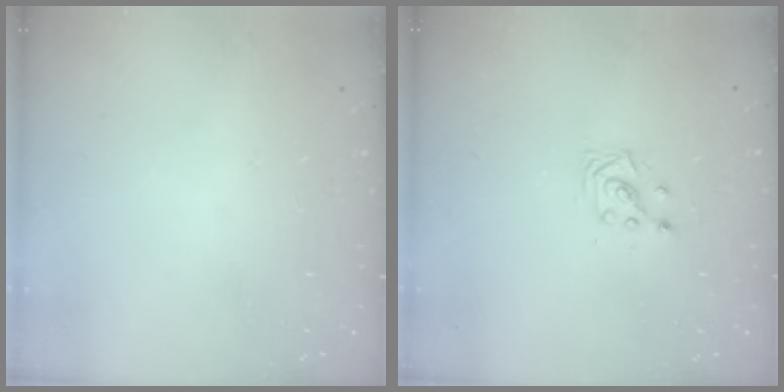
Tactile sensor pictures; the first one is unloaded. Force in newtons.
{"total": 3.7, "press": 3.7, "slide": 0.1}